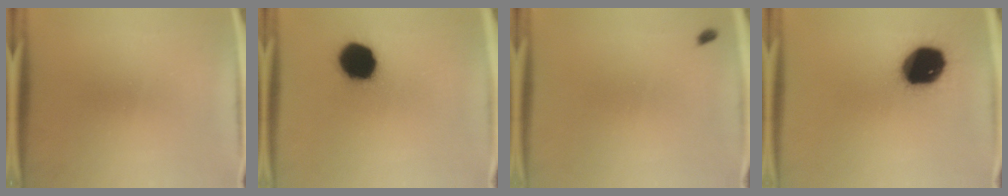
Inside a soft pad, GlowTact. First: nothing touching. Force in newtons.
{"total": 16.2}
{"total": 0.8}
{"total": 17.4}